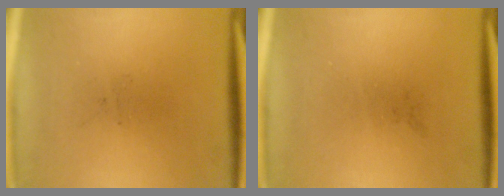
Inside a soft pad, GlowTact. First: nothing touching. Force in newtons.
{"total": 0.0}